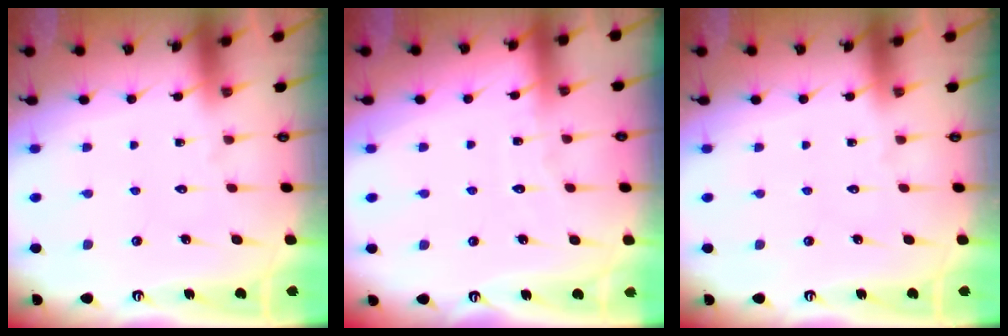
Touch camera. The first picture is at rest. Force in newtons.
{"total": 4.3, "press": 4.3, "slide": 0.5}
{"total": 0.0}